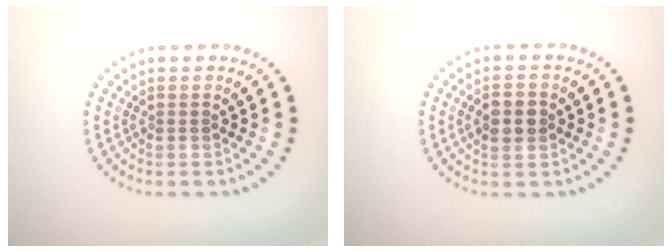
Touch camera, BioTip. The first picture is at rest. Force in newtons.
{"total": 2.9, "press": 2.9, "slide": 0.1}